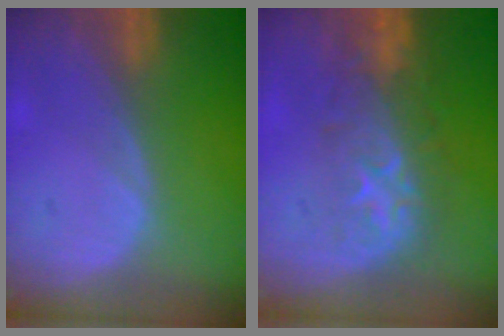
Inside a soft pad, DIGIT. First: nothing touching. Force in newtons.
{"total": 8.1, "press": 8.0, "slide": 1.1}